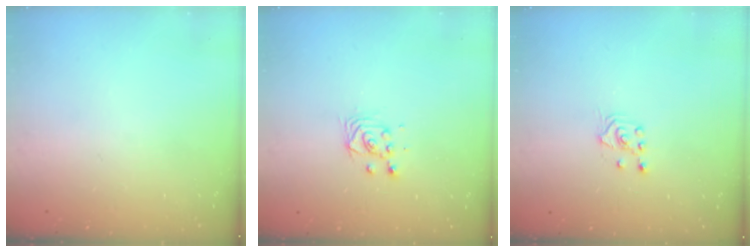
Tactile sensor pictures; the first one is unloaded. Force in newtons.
{"total": 3.1, "press": 3.1, "slide": 0.3}
{"total": 2.6, "press": 2.4, "slide": 0.8}